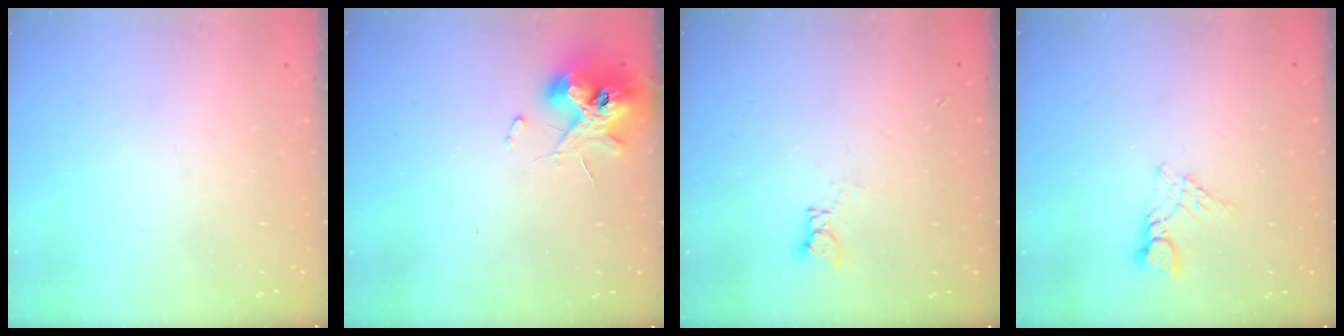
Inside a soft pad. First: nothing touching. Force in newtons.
{"total": 11.2, "press": 11.1, "slide": 1.5}
{"total": 3.4, "press": 3.4, "slide": 0.3}
{"total": 3.4, "press": 3.4, "slide": 0.5}